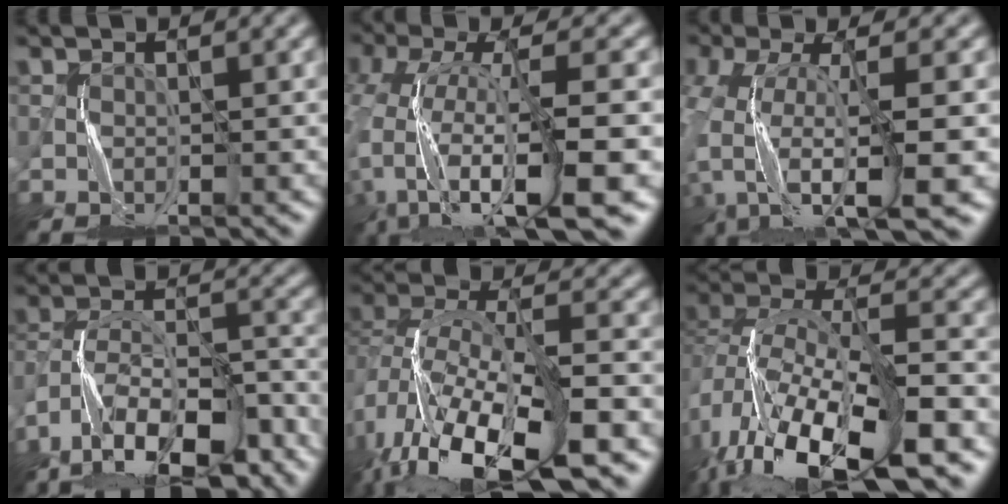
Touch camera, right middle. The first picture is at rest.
{"total": 13.4, "force": [-5.6, 3.9, 11.5], "torque": [-0.231, -0.011, -0.077]}
{"total": 11.6, "force": [-4.5, 4.4, 9.7], "torque": [-0.201, -0.020, -0.067]}
{"total": 12.8, "force": [-9.7, 4.6, 7.0], "torque": [-0.127, -0.004, -0.147]}
{"total": 13.9, "force": [-8.0, 5.7, 9.9], "torque": [-0.210, -0.013, -0.129]}
{"total": 14.2, "force": [-8.1, 5.6, 10.3], "torque": [-0.210, -0.008, -0.140]}